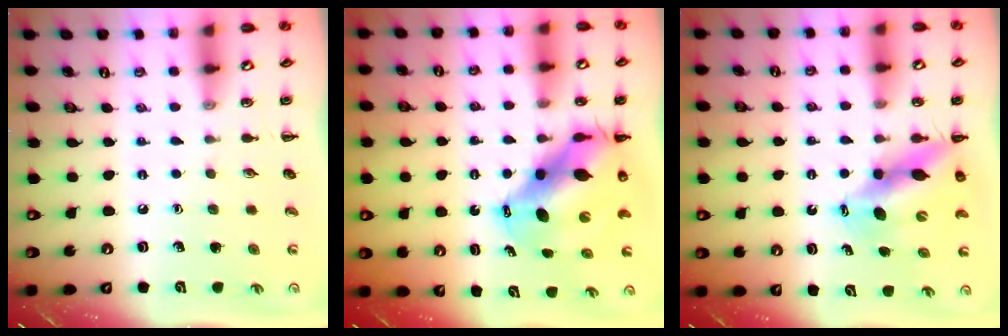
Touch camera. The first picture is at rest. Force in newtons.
{"total": 13.0, "press": 12.5, "slide": 3.4}
{"total": 12.0, "press": 11.5, "slide": 3.2}